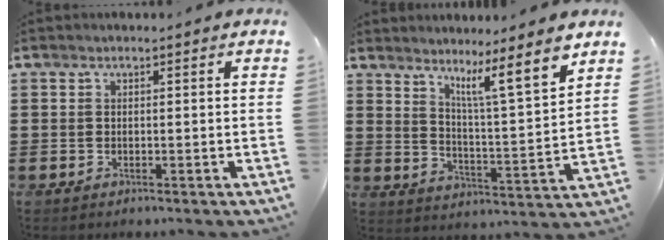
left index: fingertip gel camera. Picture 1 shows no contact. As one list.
[{"total": 7.0, "force": [5.6, -0.6, 4.2], "torque": [-0.071, -0.054, 0.082]}]